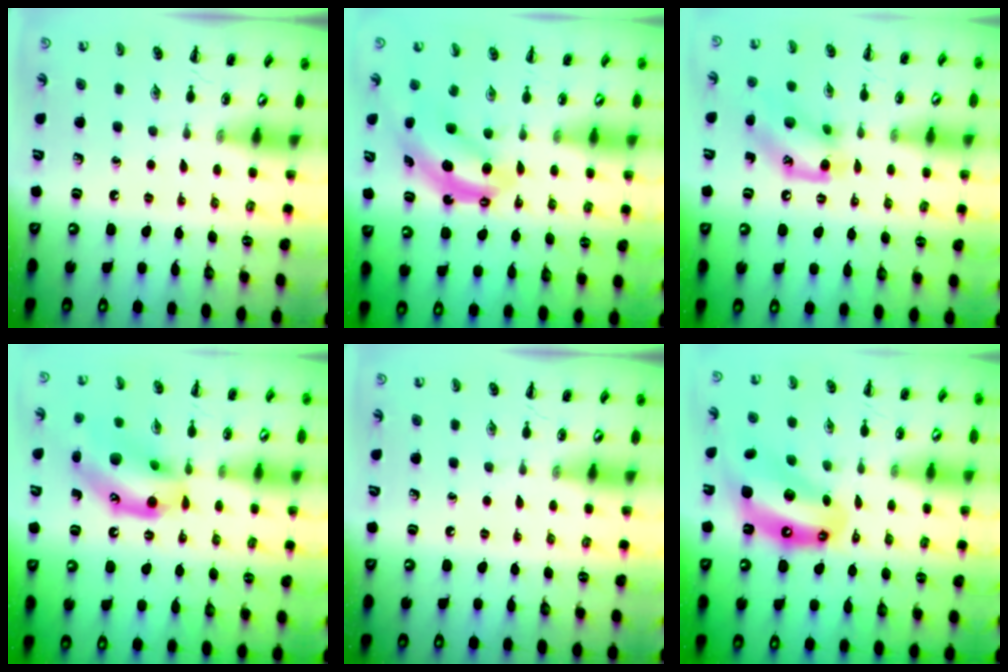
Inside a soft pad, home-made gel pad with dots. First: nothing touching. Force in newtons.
{"total": 6.2, "press": 6.1, "slide": 0.8}
{"total": 13.9, "press": 13.7, "slide": 2.3}
{"total": 15.9, "press": 15.6, "slide": 3.0}
{"total": 0.0}
{"total": 13.0, "press": 12.4, "slide": 3.9}